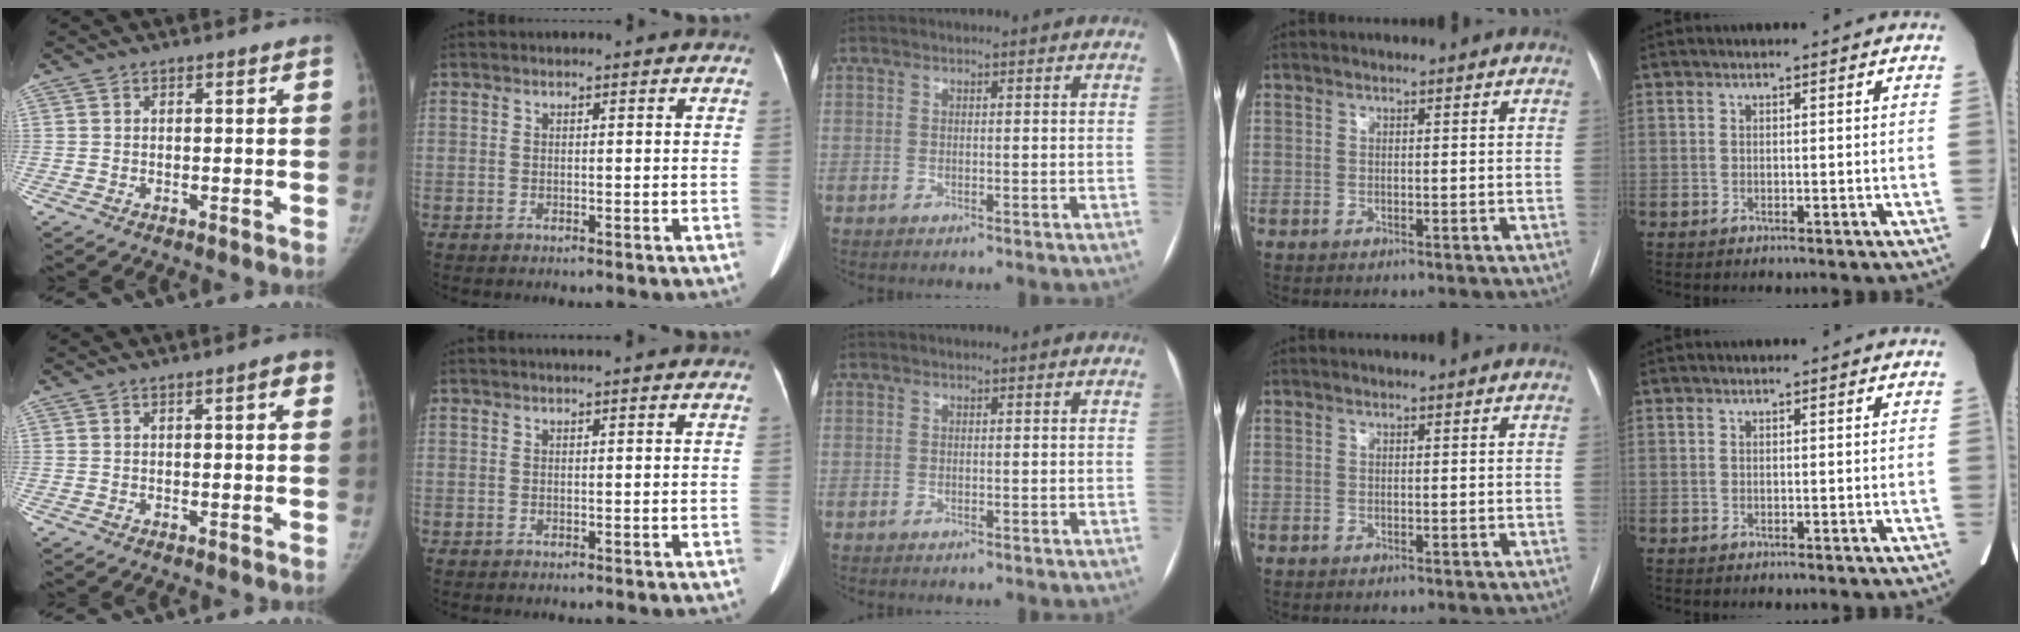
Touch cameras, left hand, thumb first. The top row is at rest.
{"thumb": {"total": 2.1, "force": [0.7, 0.5, 2.0], "torque": [-0.016, 0.004, 0.003]}, "index": {"total": 0.9, "force": [0.7, -0.2, 0.6], "torque": [-0.010, 0.009, 0.016]}}